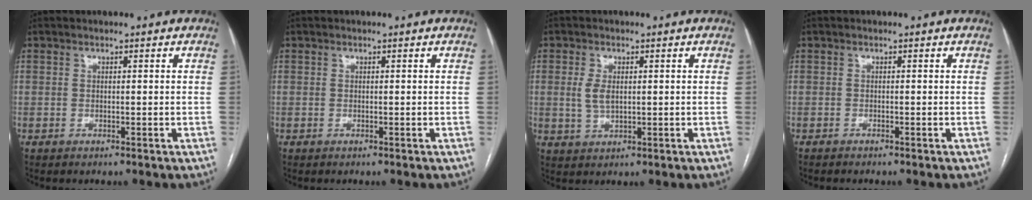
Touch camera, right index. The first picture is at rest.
{"total": 0.0}
{"total": 3.4, "force": [0.5, 1.8, 2.9], "torque": [-0.062, 0.002, 0.015]}
{"total": 0.9, "force": [-0.8, 0.1, 0.3], "torque": [-0.006, -0.001, -0.012]}